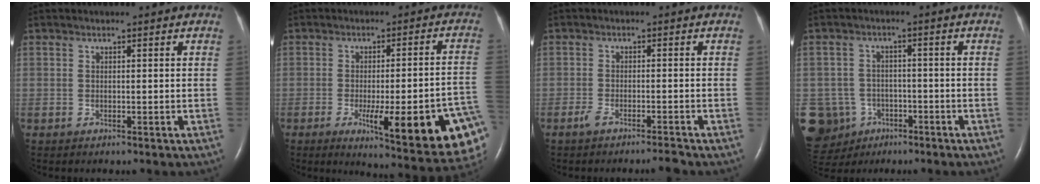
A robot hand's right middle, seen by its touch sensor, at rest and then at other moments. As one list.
[{"total": 20.2, "force": [-7.9, 2.6, 18.4], "torque": [-0.143, -0.012, -0.094]}, {"total": 2.6, "force": [-2.2, 0.1, 1.3], "torque": [-0.033, -0.005, -0.042]}, {"total": 11.5, "force": [-5.1, 9.9, 2.6], "torque": [-0.087, 0.016, -0.068]}]